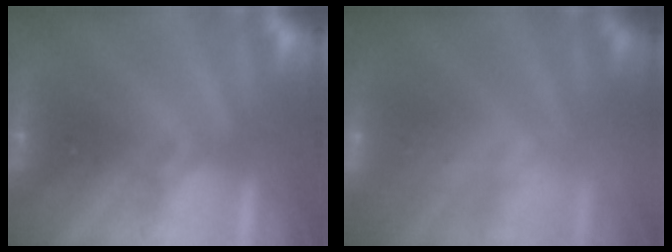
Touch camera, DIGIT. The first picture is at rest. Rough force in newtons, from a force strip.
{"total": 2.4}